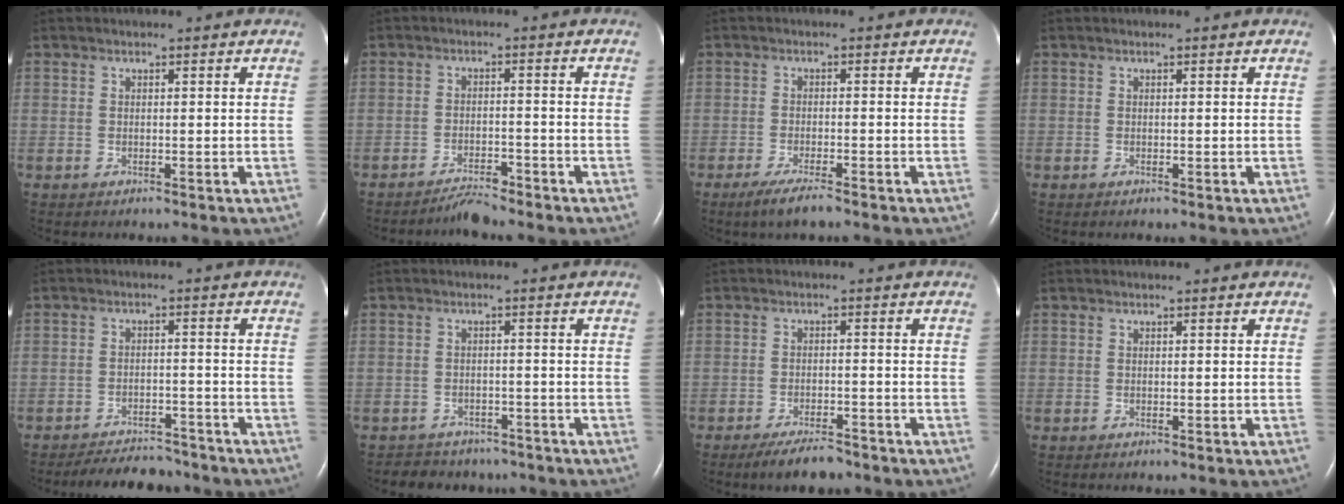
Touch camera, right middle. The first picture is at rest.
{"total": 2.9, "force": [-2.8, 0.0, 0.6], "torque": [-0.013, -0.012, -0.050]}
{"total": 4.1, "force": [-3.0, 0.3, 2.8], "torque": [-0.063, -0.011, -0.056]}
{"total": 0.0}
{"total": 8.0, "force": [-7.5, 2.2, 1.7], "torque": [-0.025, -0.003, -0.106]}
{"total": 5.8, "force": [-4.9, 3.0, 0.2], "torque": [0.000, 0.010, -0.064]}
{"total": 5.1, "force": [-4.1, 1.3, 2.6], "torque": [-0.051, -0.005, -0.068]}
{"total": 0.0}